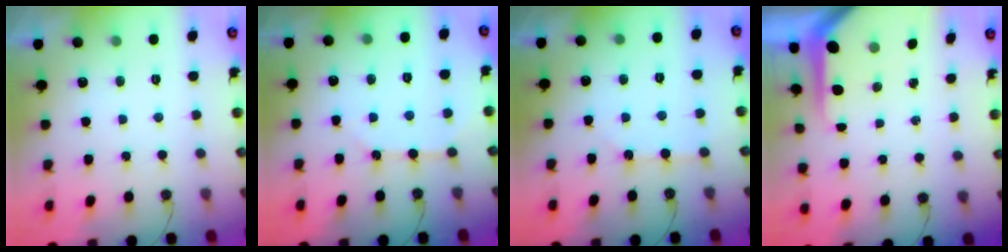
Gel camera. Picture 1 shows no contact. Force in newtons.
{"total": 6.1, "press": 6.1, "slide": 0.7}
{"total": 2.5, "press": 2.5, "slide": 0.4}
{"total": 5.5, "press": 5.5, "slide": 0.7}